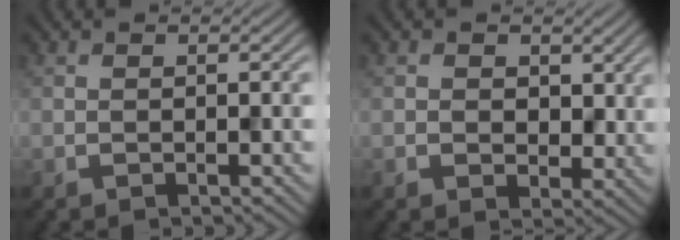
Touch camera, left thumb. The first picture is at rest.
{"total": 3.5, "force": [0.8, 2.8, 1.8], "torque": [-0.045, -0.009, 0.005]}